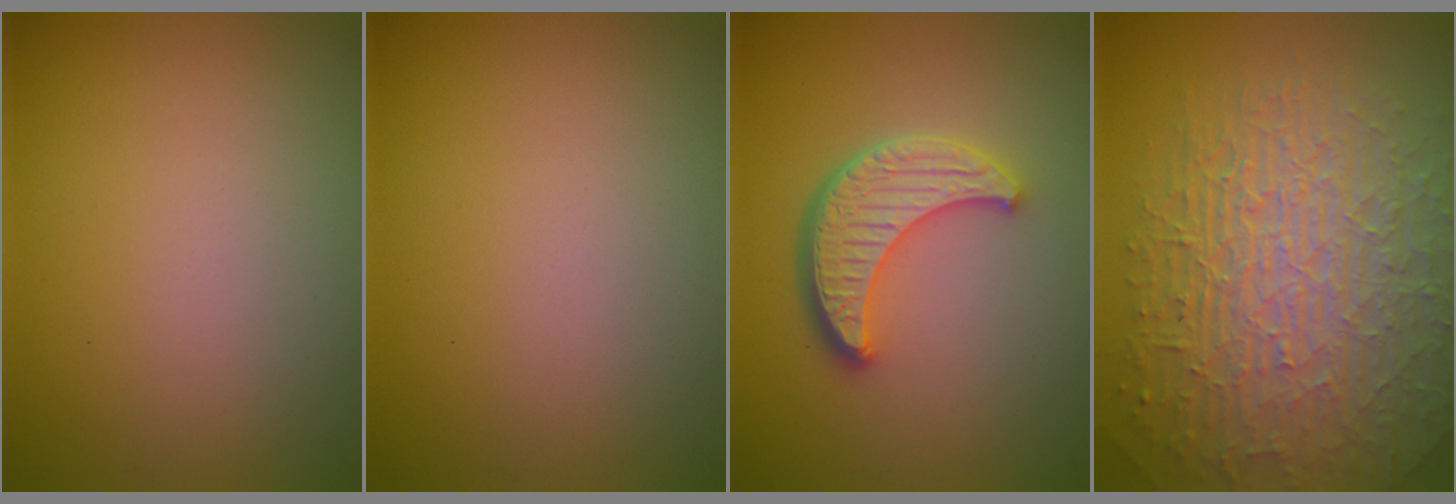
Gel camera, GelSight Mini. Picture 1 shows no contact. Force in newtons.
{"total": 0.0}
{"total": 4.6, "press": 3.8, "slide": 2.6}
{"total": 9.9, "press": 6.5, "slide": 7.5}